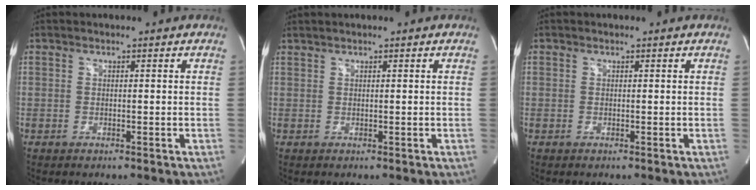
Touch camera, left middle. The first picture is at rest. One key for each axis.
{"total": 0.9, "fx": 0.9, "fy": 0.0, "fz": 0.3, "tx": -0.010, "ty": 0.013, "tz": 0.023}
{"total": 0.0}